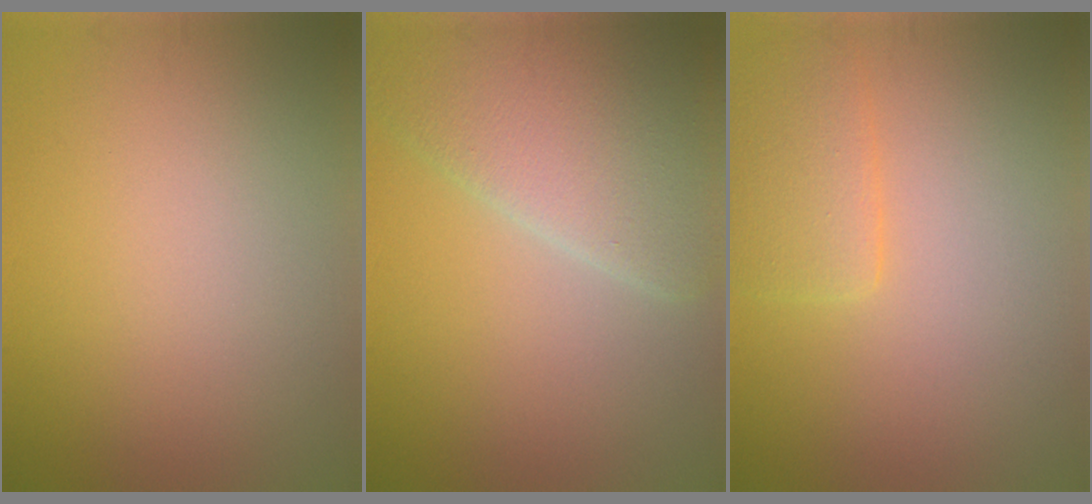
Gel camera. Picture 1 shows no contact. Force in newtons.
{"total": 7.6, "press": 7.6, "slide": 0.4}
{"total": 2.9, "press": 2.9, "slide": 0.1}